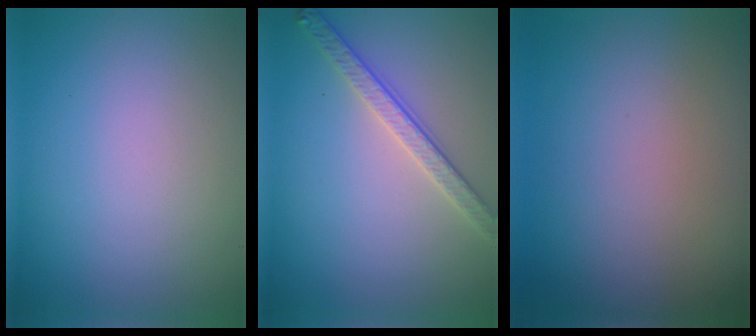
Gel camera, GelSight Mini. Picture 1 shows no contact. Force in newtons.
{"total": 2.8, "press": 2.7, "slide": 0.7}
{"total": 0.0}